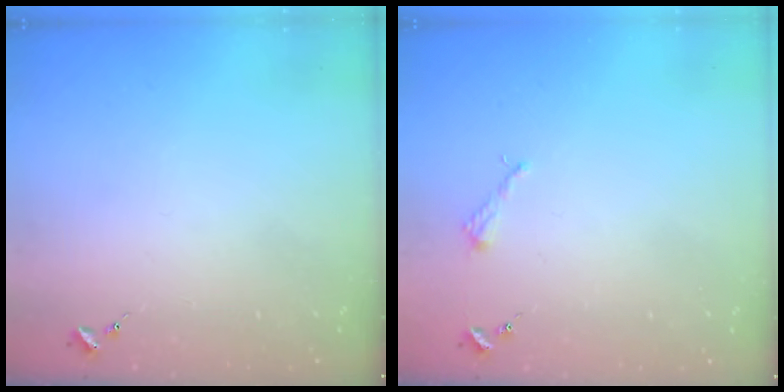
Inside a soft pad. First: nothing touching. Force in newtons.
{"total": 2.2, "press": 2.2, "slide": 0.3}